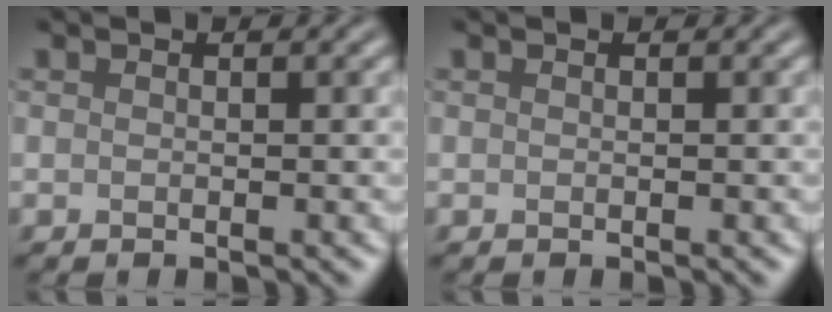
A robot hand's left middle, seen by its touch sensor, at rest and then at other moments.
{"total": 0.0}